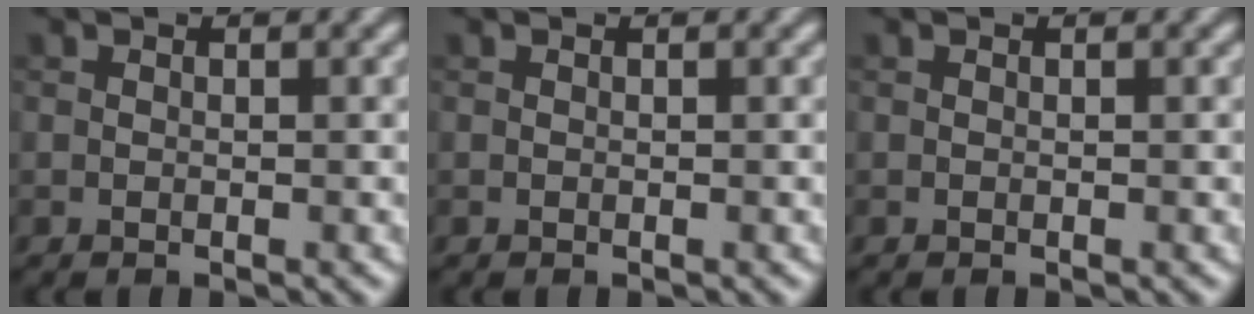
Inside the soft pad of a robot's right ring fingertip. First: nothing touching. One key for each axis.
{"total": 0.0}
{"total": 0.0}